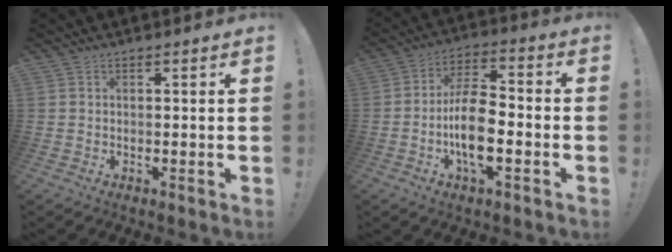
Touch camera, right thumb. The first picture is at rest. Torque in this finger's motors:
{"motor_torque": [1.19, 1.63, 0.19, -0.07, 0.36]}